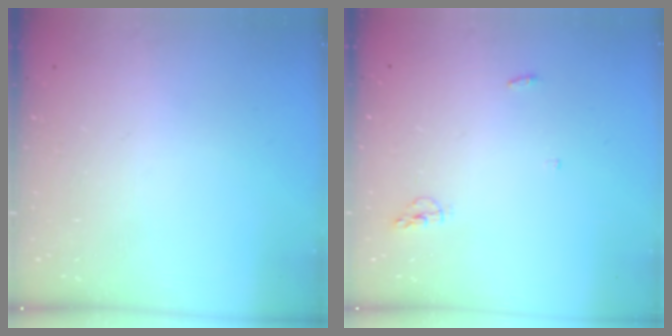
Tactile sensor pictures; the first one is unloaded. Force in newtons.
{"total": 4.3, "press": 4.1, "slide": 1.0}